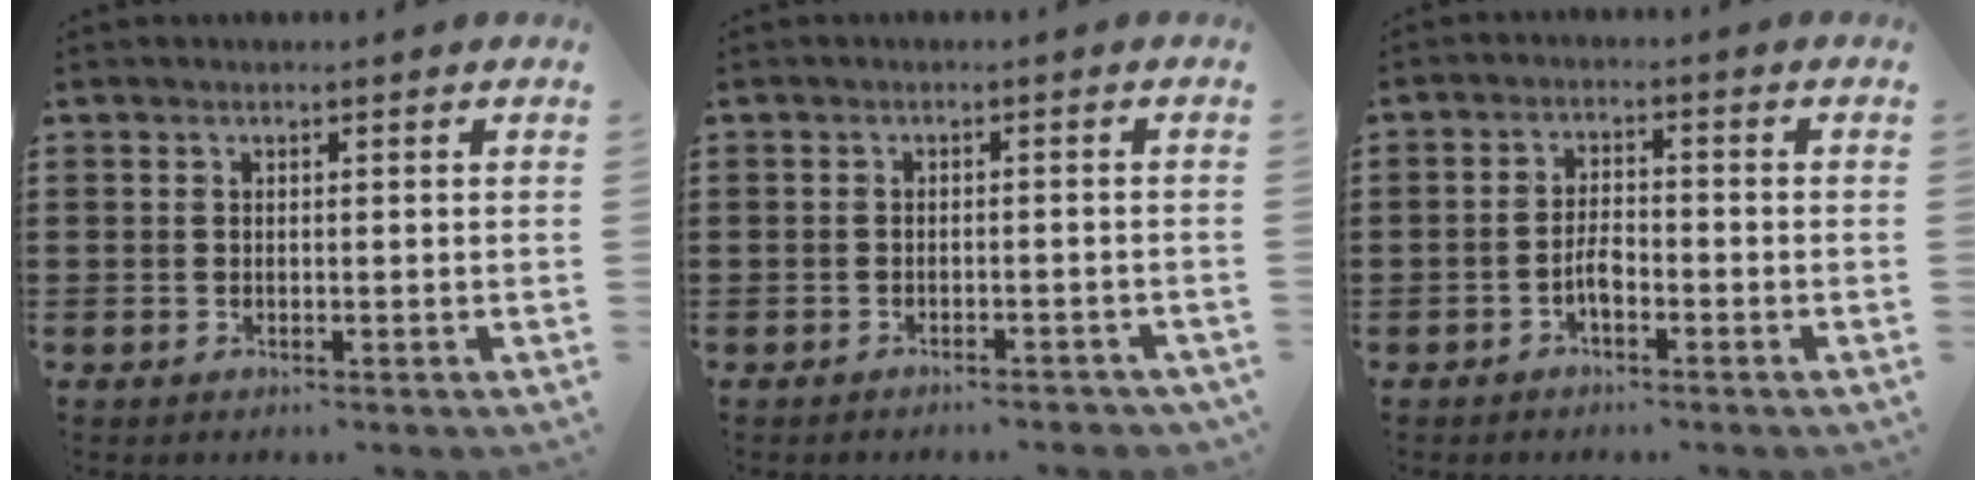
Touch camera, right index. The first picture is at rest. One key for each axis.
{"total": 1.4, "fx": -1.4, "fy": 0.2, "fz": 0.3, "tx": -0.011, "ty": 0.000, "tz": -0.028}
{"total": 3.2, "fx": -1.6, "fy": 1.3, "fz": 2.4, "tx": -0.060, "ty": 0.002, "tz": -0.036}